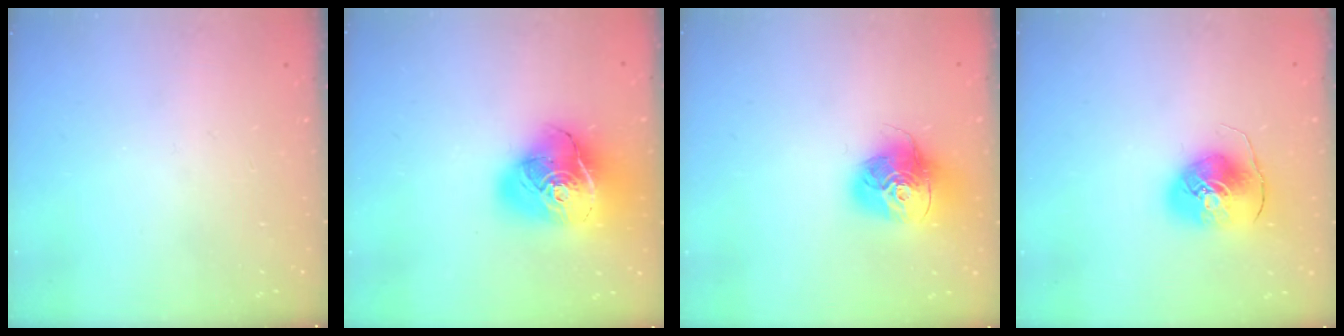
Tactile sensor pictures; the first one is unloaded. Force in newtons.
{"total": 22.2, "press": 22.0, "slide": 2.8}
{"total": 16.9, "press": 16.9, "slide": 1.7}
{"total": 9.3, "press": 9.2, "slide": 1.0}